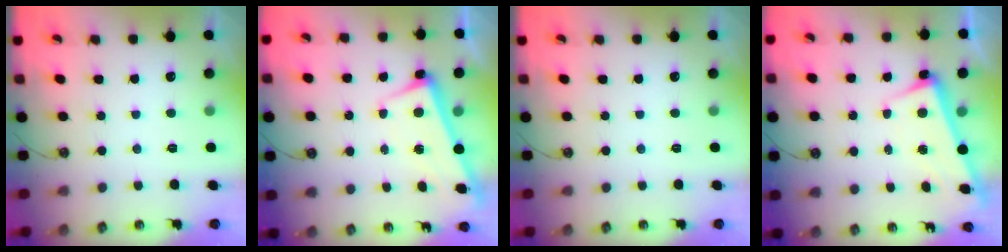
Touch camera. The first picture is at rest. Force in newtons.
{"total": 2.6, "press": 2.5, "slide": 0.6}
{"total": 0.0}
{"total": 2.6, "press": 2.3, "slide": 1.2}